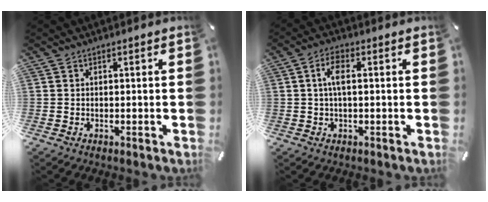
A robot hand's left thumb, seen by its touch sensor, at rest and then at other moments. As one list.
[{"total": 5.3, "force": [0.6, 2.2, 4.7], "torque": [-0.099, 0.008, 0.008]}]